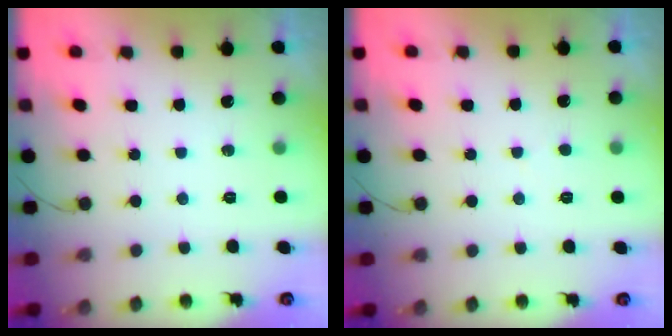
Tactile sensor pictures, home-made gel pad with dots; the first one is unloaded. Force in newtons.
{"total": 2.0, "press": 2.0, "slide": 0.2}